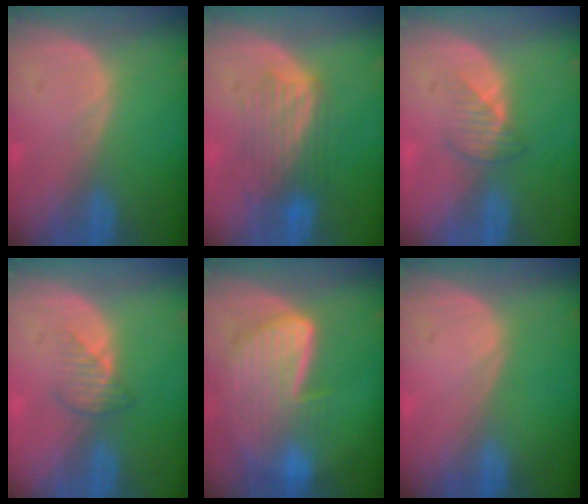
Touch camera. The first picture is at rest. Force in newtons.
{"total": 6.1, "press": 6.1, "slide": 0.6}
{"total": 2.7, "press": 2.6, "slide": 0.5}
{"total": 2.5, "press": 2.5, "slide": 0.4}
{"total": 8.8, "press": 7.9, "slide": 4.0}
{"total": 0.0}